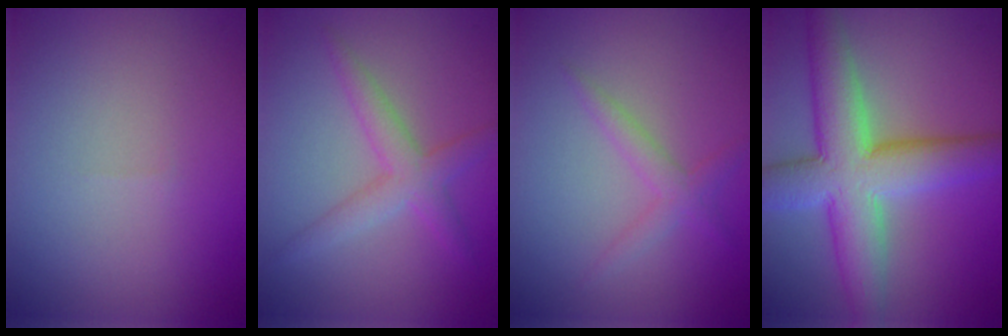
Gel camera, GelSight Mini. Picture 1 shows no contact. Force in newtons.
{"total": 2.9, "press": 2.9, "slide": 0.1}
{"total": 1.9, "press": 1.9, "slide": 0.0}
{"total": 9.2, "press": 9.1, "slide": 0.5}